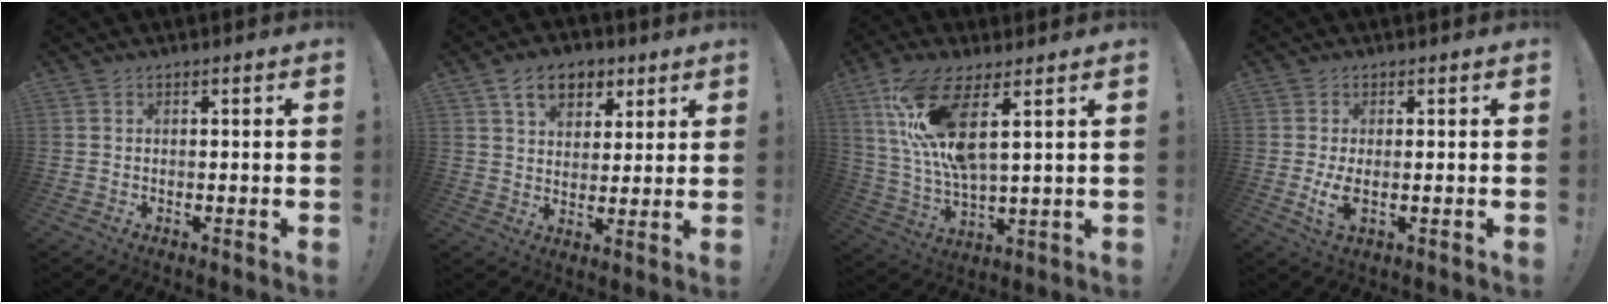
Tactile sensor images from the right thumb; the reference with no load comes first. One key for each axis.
{"total": 10.8, "fx": 5.8, "fy": 7.5, "fz": 5.1, "tx": -0.075, "ty": -0.017, "tz": 0.111}
{"total": 15.9, "fx": 7.3, "fy": 4.6, "fz": 13.3, "tx": -0.267, "ty": -0.033, "tz": 0.123}
{"total": 4.6, "fx": -0.5, "fy": 1.7, "fz": 4.3, "tx": -0.080, "ty": -0.013, "tz": -0.009}